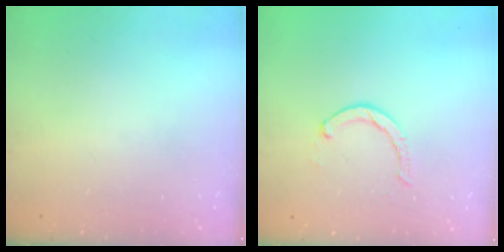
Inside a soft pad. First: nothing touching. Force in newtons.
{"total": 1.7, "press": 1.6, "slide": 0.3}